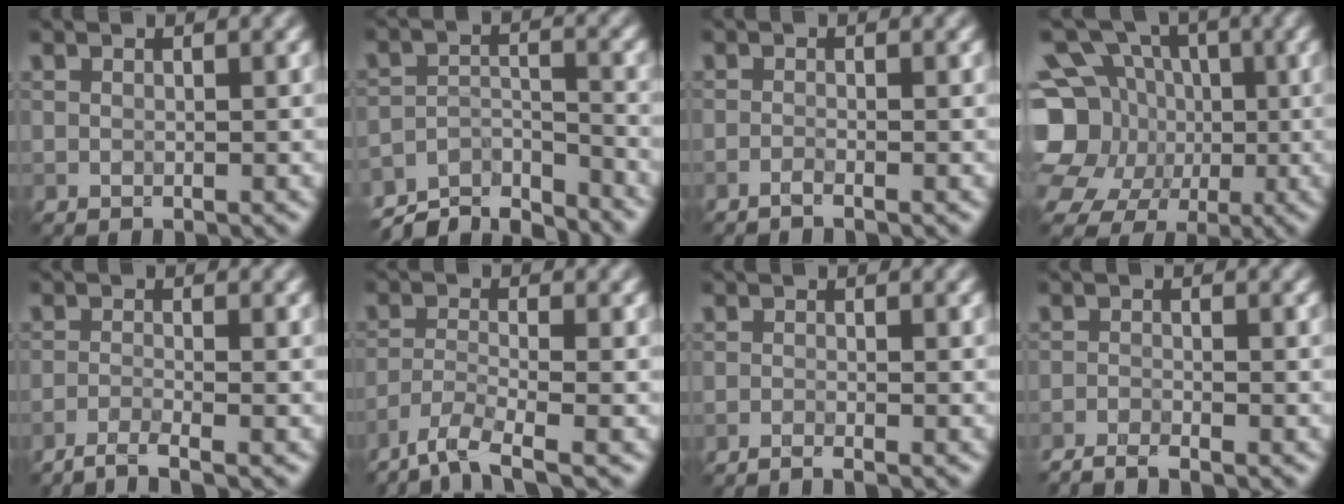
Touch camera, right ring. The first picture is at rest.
{"total": 7.1, "force": [-6.5, 1.8, 2.2], "torque": [-0.039, -0.005, -0.115]}
{"total": 0.9, "force": [-0.7, 0.1, 0.6], "torque": [-0.014, 0.001, -0.019]}
{"total": 14.0, "force": [0.0, 12.6, 6.1], "torque": [-0.173, 0.021, -0.021]}
{"total": 2.4, "force": [-1.9, 0.3, 1.5], "torque": [-0.027, -0.001, -0.049]}
{"total": 4.8, "force": [-3.8, 0.8, 2.8], "torque": [-0.053, -0.008, -0.080]}
{"total": 1.5, "force": [-1.3, 0.1, 0.9], "torque": [-0.017, 0.002, -0.028]}
{"total": 3.1, "force": [-2.8, 0.3, 1.4], "torque": [-0.030, -0.007, -0.057]}